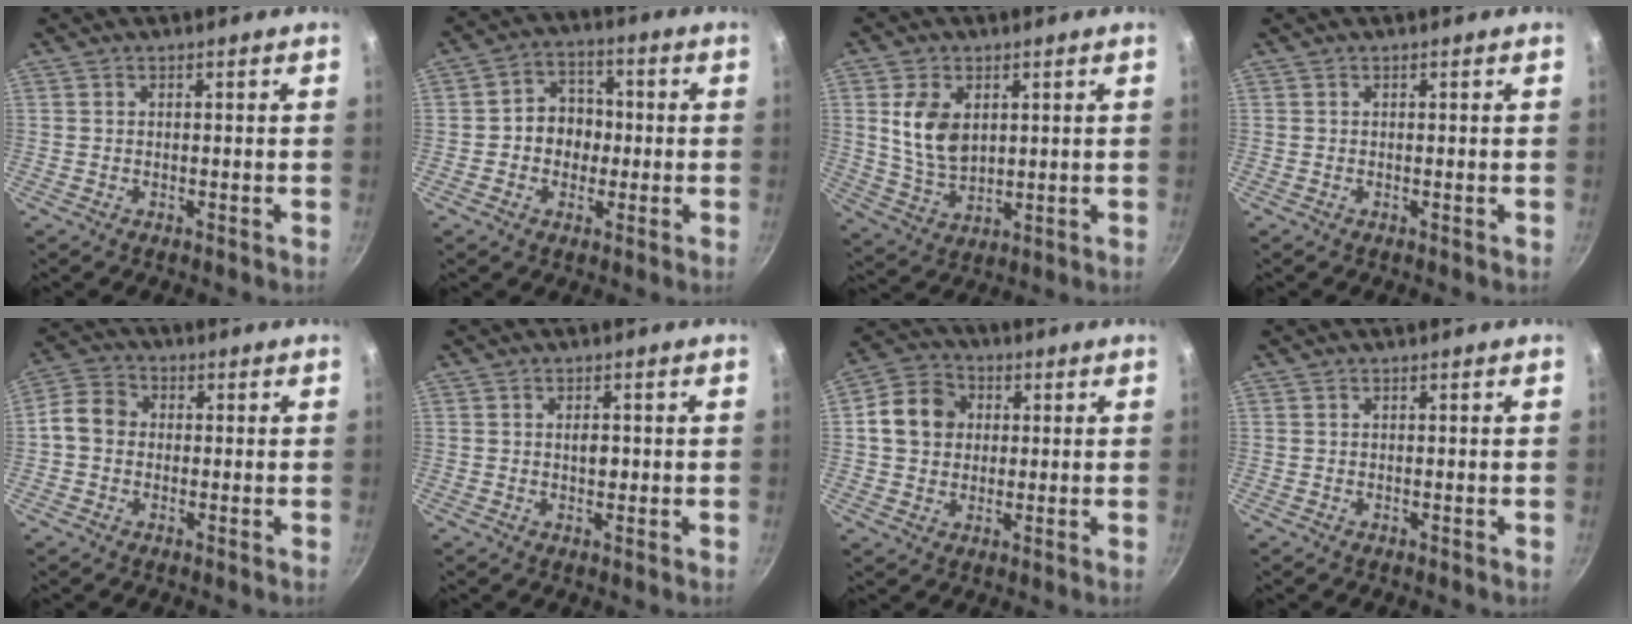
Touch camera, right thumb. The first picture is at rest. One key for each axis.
{"total": 8.1, "fx": -0.5, "fy": 6.9, "fz": 4.2, "tx": -0.023, "ty": 0.019, "tz": -0.019}
{"total": 9.7, "fx": 2.4, "fy": 6.5, "fz": 6.8, "tx": -0.114, "ty": -0.019, "tz": 0.054}
{"total": 0.0}
{"total": 6.1, "fx": -0.2, "fy": 5.1, "fz": 3.3, "tx": -0.045, "ty": 0.015, "tz": -0.024}
{"total": 2.4, "fx": 0.1, "fy": 1.4, "fz": 2.0, "tx": -0.021, "ty": 0.000, "tz": 0.000}
{"total": 9.8, "fx": 1.5, "fy": 8.3, "fz": 4.9, "tx": -0.061, "ty": 0.013, "tz": 0.011}
{"total": 0.0}